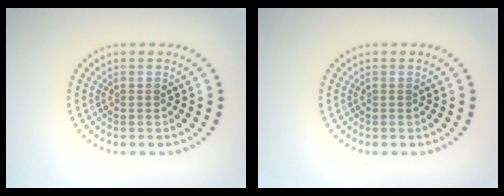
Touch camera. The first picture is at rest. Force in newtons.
{"total": 0.0}